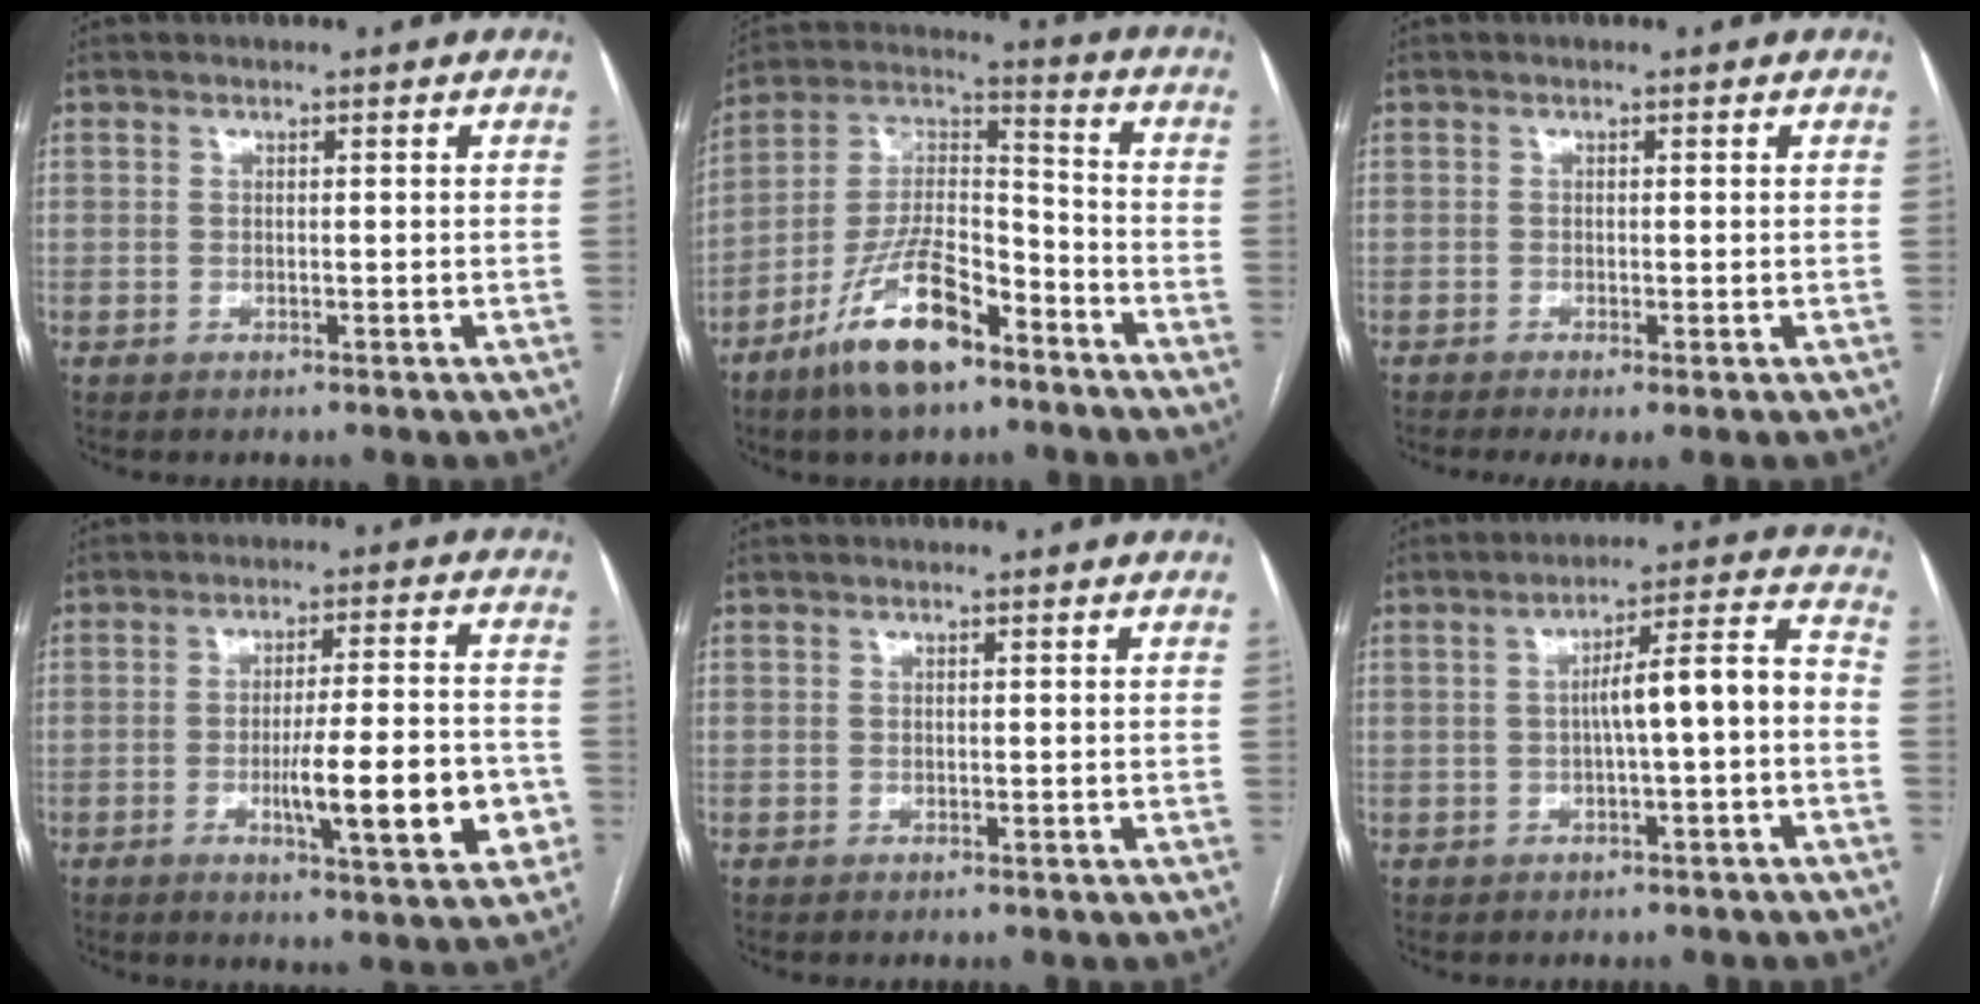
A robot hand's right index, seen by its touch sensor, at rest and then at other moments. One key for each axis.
{"total": 15.0, "fx": -9.3, "fy": 4.9, "fz": 10.6, "tx": -0.212, "ty": 0.007, "tz": -0.170}
{"total": 2.4, "fx": -1.4, "fy": 0.4, "fz": 2.0, "tx": -0.033, "ty": -0.009, "tz": -0.022}
{"total": 12.6, "fx": -3.5, "fy": 1.8, "fz": 12.0, "tx": -0.176, "ty": 0.002, "tz": -0.046}
{"total": 0.0}
{"total": 8.2, "fx": -1.2, "fy": 0.7, "fz": 8.1, "tx": -0.119, "ty": 0.032, "tz": -0.017}